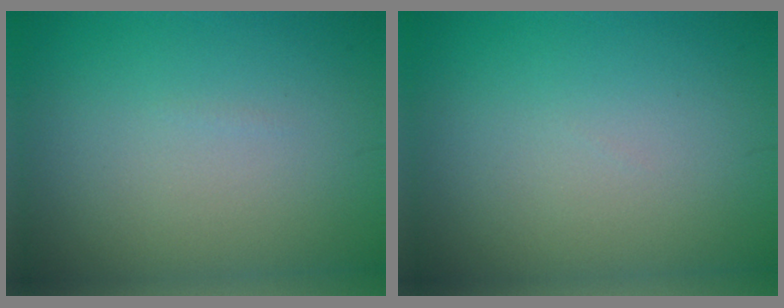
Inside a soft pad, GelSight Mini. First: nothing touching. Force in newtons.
{"total": 0.0}